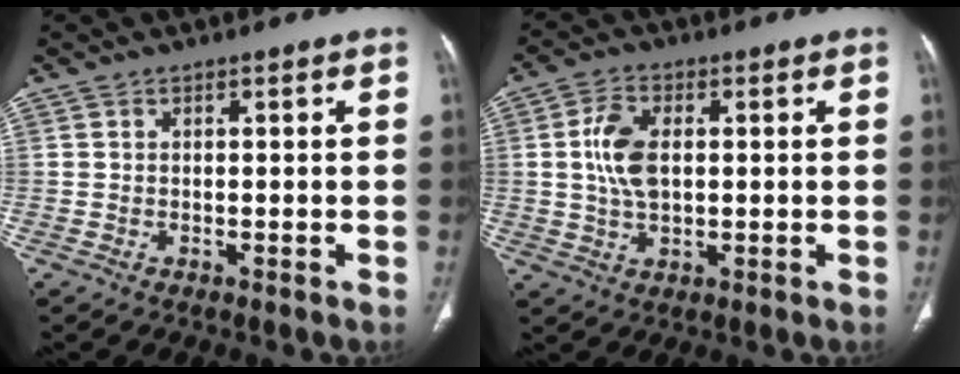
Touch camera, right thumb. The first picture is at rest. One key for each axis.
{"total": 8.0, "fx": 0.9, "fy": 4.7, "fz": 6.4, "tx": -0.127, "ty": 0.002, "tz": 0.018}